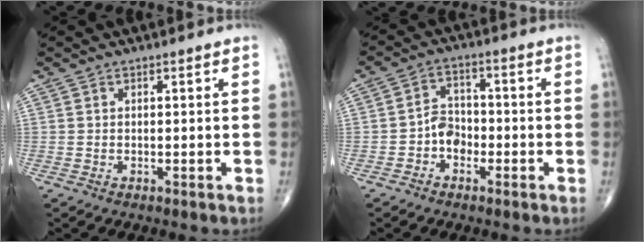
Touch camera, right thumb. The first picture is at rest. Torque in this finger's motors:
{"motor_torque": [1.17, 1.14, 0.22, -0.49, 0.05]}